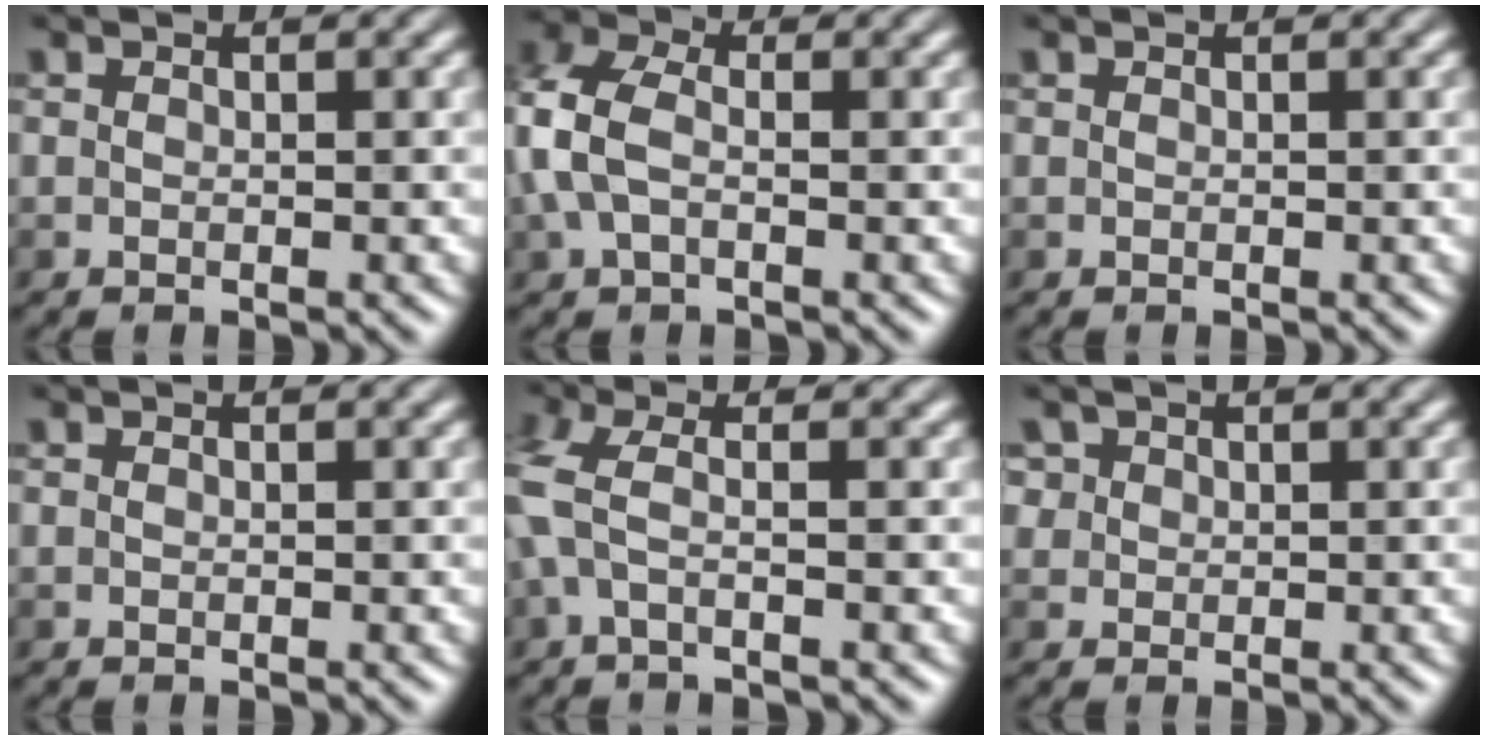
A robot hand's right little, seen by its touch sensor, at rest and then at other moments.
{"total": 4.7, "force": [-0.2, 3.0, 3.6], "torque": [-0.097, 0.012, -0.012]}
{"total": 0.0}
{"total": 0.0}
{"total": 2.6, "force": [-0.3, 0.7, 2.5], "torque": [-0.072, 0.008, -0.010]}
{"total": 4.3, "force": [2.2, 3.3, 1.7], "torque": [-0.030, 0.018, 0.025]}